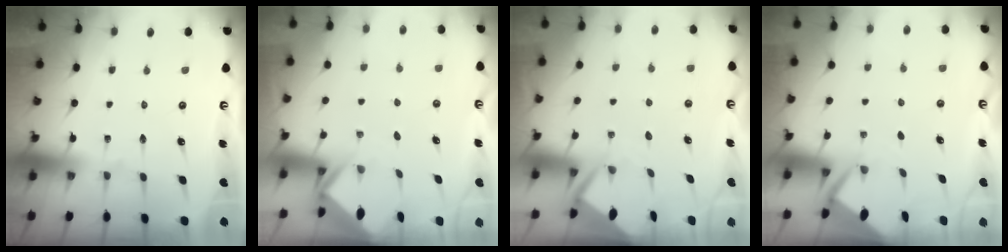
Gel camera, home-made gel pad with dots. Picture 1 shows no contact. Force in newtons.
{"total": 2.7, "press": 2.7, "slide": 0.1}
{"total": 3.9, "press": 3.9, "slide": 0.3}
{"total": 2.6, "press": 2.6, "slide": 0.0}